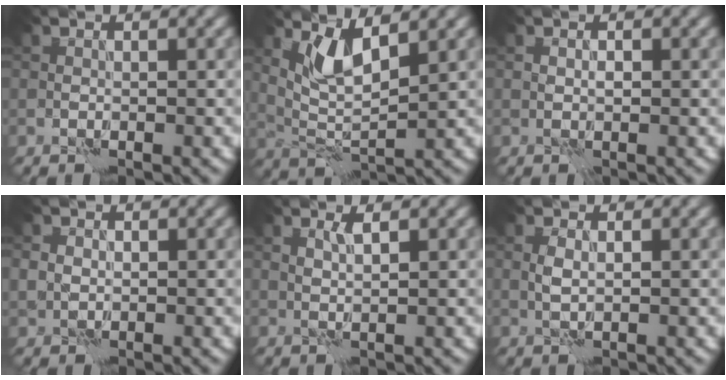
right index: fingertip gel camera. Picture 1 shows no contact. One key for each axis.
{"total": 3.6, "fx": 2.1, "fy": 0.8, "fz": 2.7, "tx": -0.064, "ty": -0.009, "tz": 0.048}
{"total": 0.5, "fx": 0.0, "fy": 0.3, "fz": 0.4, "tx": -0.008, "ty": 0.000, "tz": 0.002}
{"total": 1.2, "fx": 0.0, "fy": 1.1, "fz": 0.3, "tx": -0.005, "ty": -0.001, "tz": -0.002}
{"total": 1.0, "fx": 0.7, "fy": -0.1, "fz": 0.8, "tx": -0.017, "ty": 0.000, "tz": 0.012}
{"total": 1.0, "fx": 0.2, "fy": 0.4, "fz": 0.8, "tx": -0.020, "ty": 0.000, "tz": 0.005}